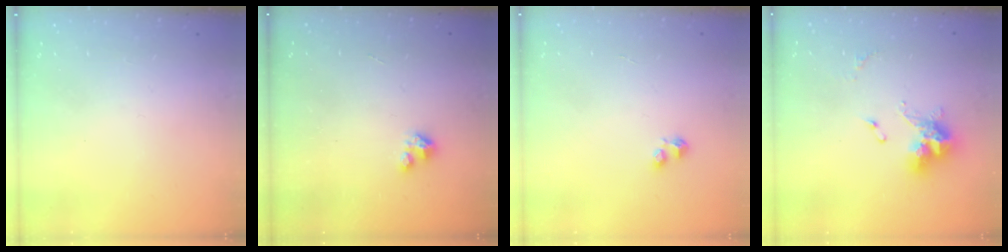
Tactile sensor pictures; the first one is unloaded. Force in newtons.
{"total": 2.3, "press": 2.3, "slide": 0.2}
{"total": 2.9, "press": 2.8, "slide": 0.6}
{"total": 11.1, "press": 11.0, "slide": 1.3}